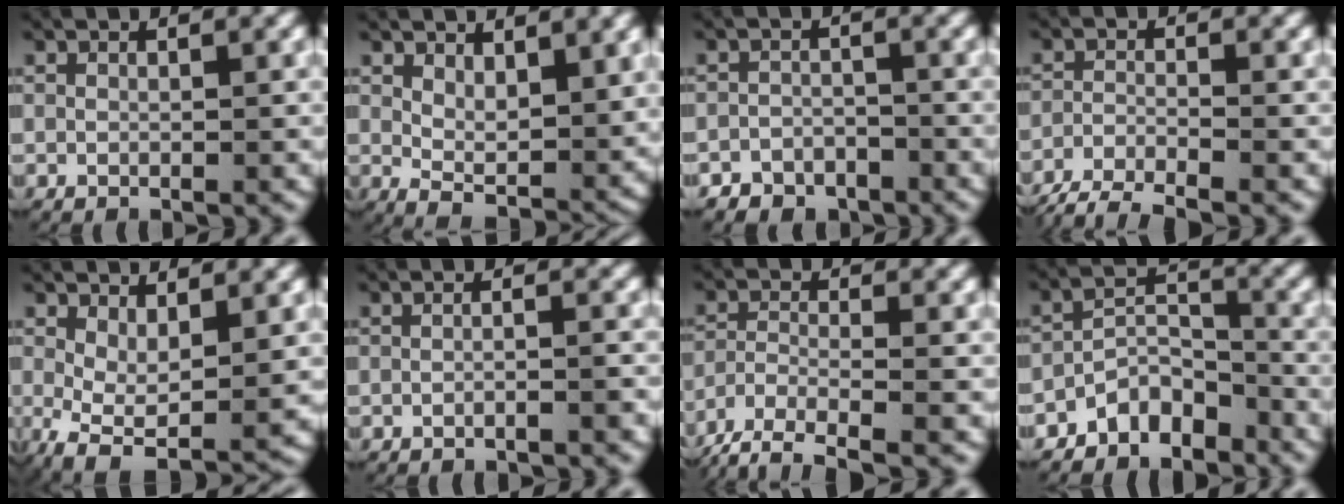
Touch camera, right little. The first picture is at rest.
{"total": 4.4, "force": [1.3, 2.0, 3.7], "torque": [-0.058, -0.024, 0.029]}
{"total": 4.4, "force": [-3.4, 2.8, -0.1], "torque": [0.017, -0.005, -0.068]}
{"total": 6.4, "force": [-5.5, 2.3, 2.3], "torque": [-0.037, -0.017, -0.085]}
{"total": 5.2, "force": [-1.8, 2.8, 4.0], "torque": [-0.085, -0.037, -0.012]}
{"total": 1.2, "force": [-0.8, -0.2, 0.9], "torque": [-0.016, 0.001, -0.015]}
{"total": 5.4, "force": [-3.7, 2.6, 2.9], "torque": [-0.064, -0.015, -0.056]}
{"total": 6.0, "force": [-4.3, 3.3, 2.4], "torque": [-0.034, -0.007, -0.082]}